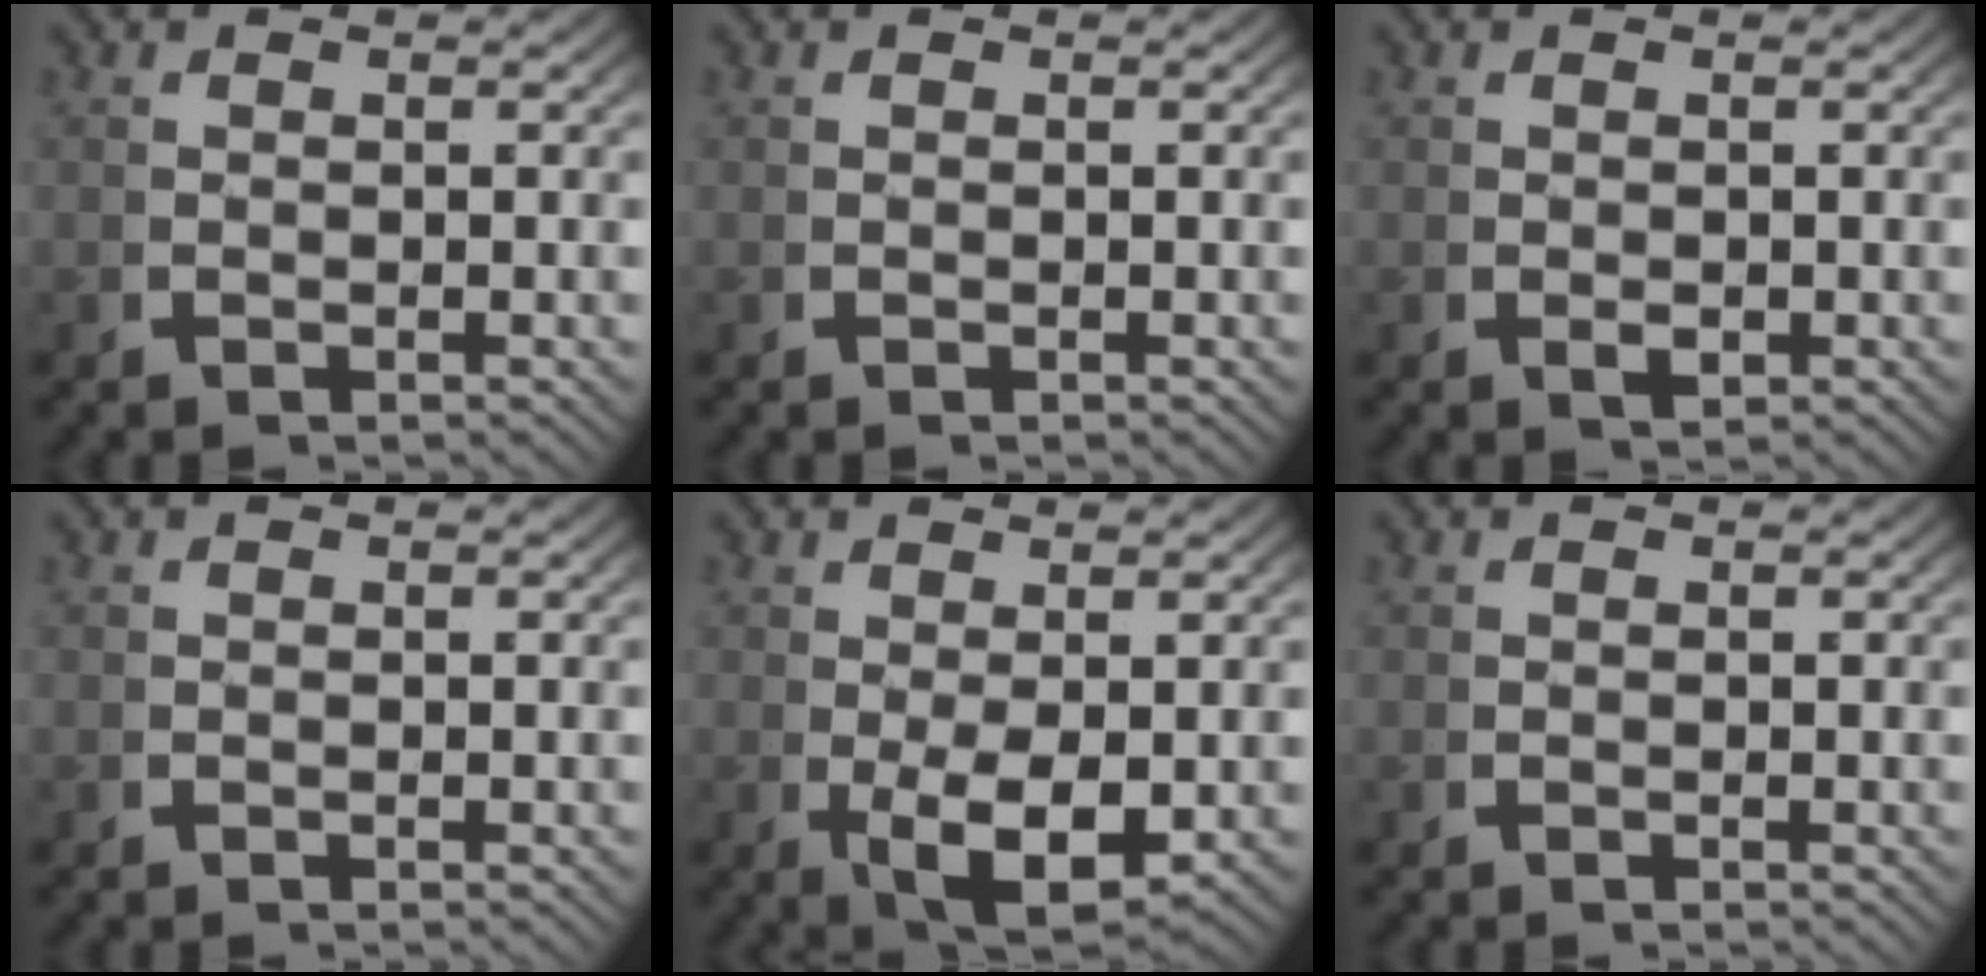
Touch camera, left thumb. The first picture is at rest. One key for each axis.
{"total": 0.0}
{"total": 1.0, "fx": 0.3, "fy": 0.6, "fz": 0.7, "tx": -0.017, "ty": -0.005, "tz": 0.008}
{"total": 0.0}
{"total": 4.7, "fx": -0.1, "fy": 2.7, "fz": 3.9, "tx": -0.080, "ty": -0.026, "tz": 0.015}
{"total": 0.0}